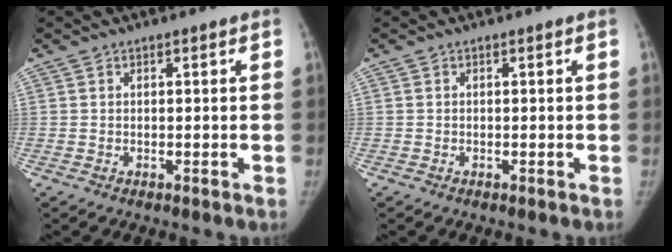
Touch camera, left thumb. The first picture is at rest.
{"total": 0.0}